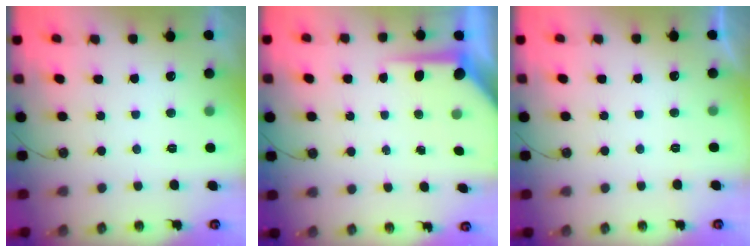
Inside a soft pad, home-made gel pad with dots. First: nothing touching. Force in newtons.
{"total": 7.5, "press": 7.5, "slide": 0.7}
{"total": 0.0}